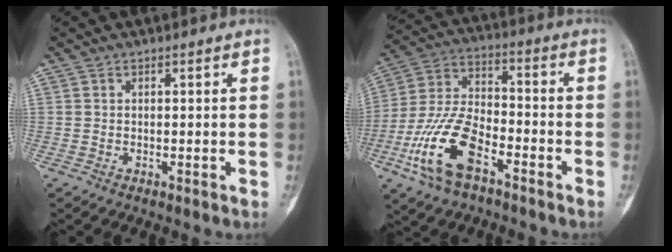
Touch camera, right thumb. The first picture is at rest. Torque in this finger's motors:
{"motor_torque": [0.44, 0.60, 1.77, -0.99, 0.25]}